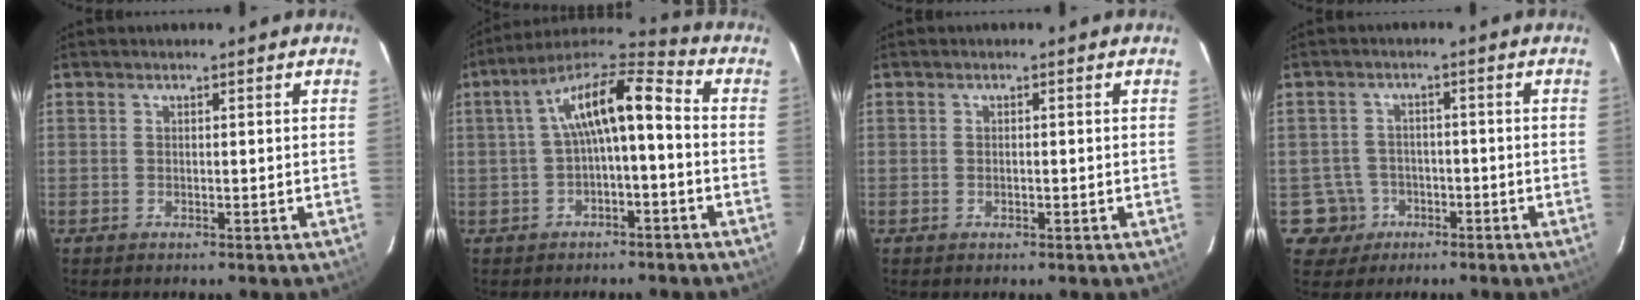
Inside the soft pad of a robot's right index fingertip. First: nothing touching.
{"total": 11.3, "force": [-0.7, 3.4, 10.8], "torque": [-0.201, 0.033, -0.013]}
{"total": 0.6, "force": [-0.2, 0.4, 0.4], "torque": [-0.005, 0.000, -0.003]}
{"total": 5.5, "force": [-2.2, 5.0, 0.1], "torque": [-0.018, 0.023, -0.032]}